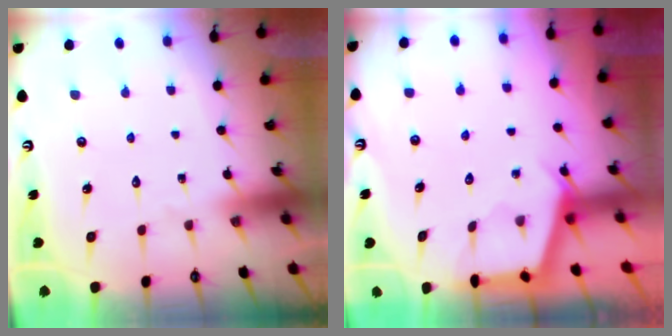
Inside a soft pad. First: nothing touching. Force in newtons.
{"total": 2.9, "press": 2.9, "slide": 0.3}